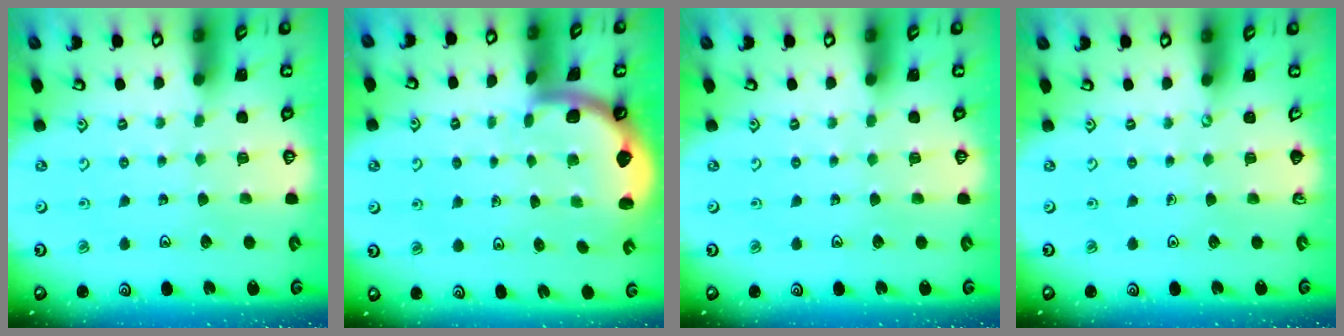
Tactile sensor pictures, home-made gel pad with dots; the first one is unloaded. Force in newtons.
{"total": 1.6, "press": 1.6, "slide": 0.1}
{"total": 0.0}
{"total": 0.0}